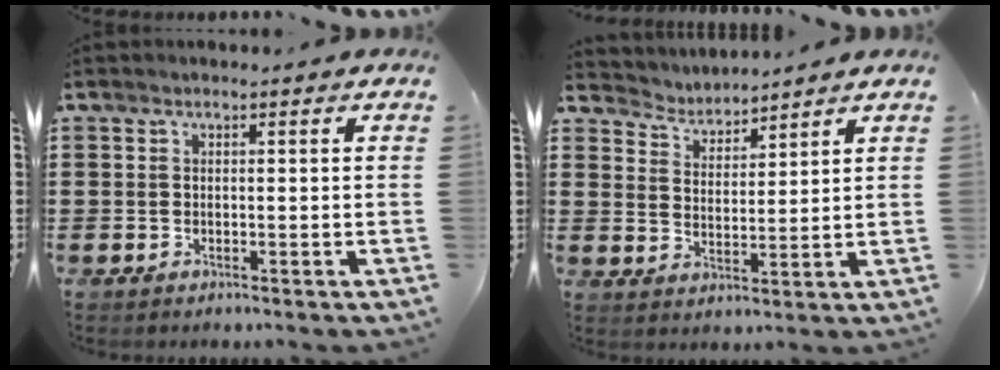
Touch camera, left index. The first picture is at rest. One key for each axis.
{"total": 3.7, "fx": 3.7, "fy": 0.6, "fz": -0.5, "tx": -0.009, "ty": -0.019, "tz": 0.064}